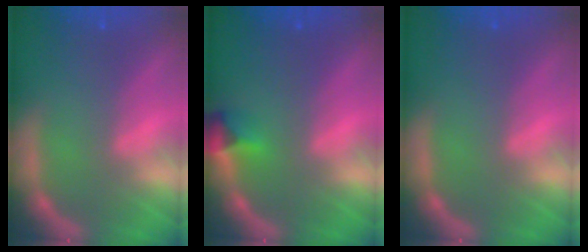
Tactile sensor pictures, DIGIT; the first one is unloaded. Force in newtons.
{"total": 1.9}
{"total": 0.0}